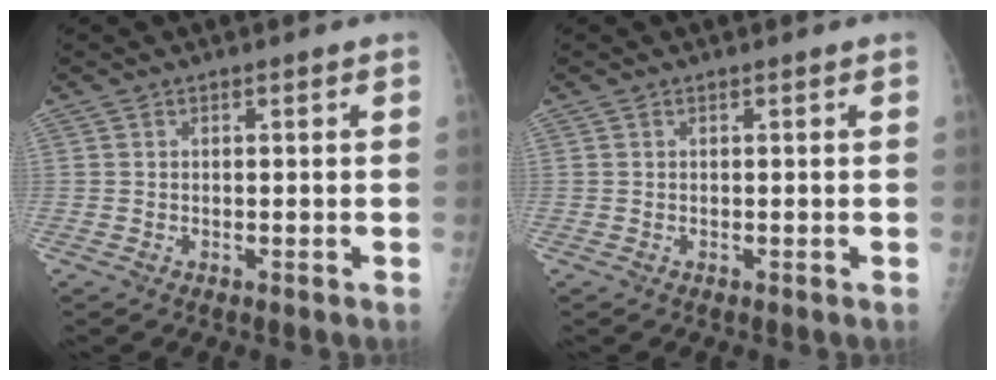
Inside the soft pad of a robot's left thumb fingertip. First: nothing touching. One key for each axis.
{"total": 0.0}